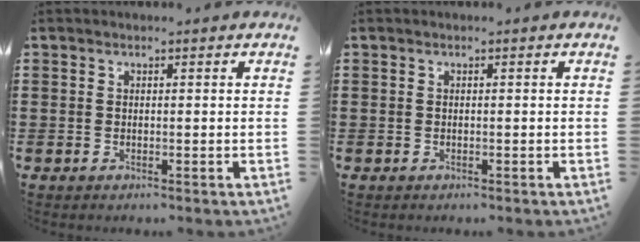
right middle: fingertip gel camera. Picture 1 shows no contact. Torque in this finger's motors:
{"motor_torque": [0.32, -0.21, 0.05, 0.03]}